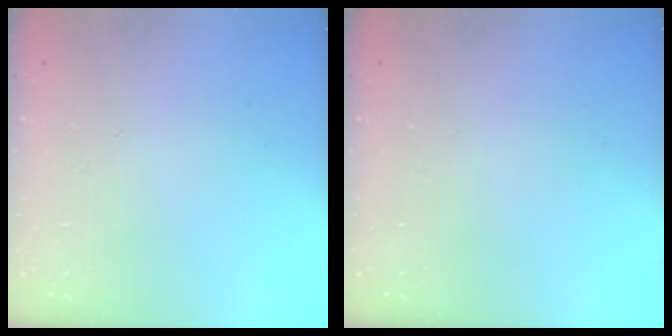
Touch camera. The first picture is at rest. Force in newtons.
{"total": 0.0}